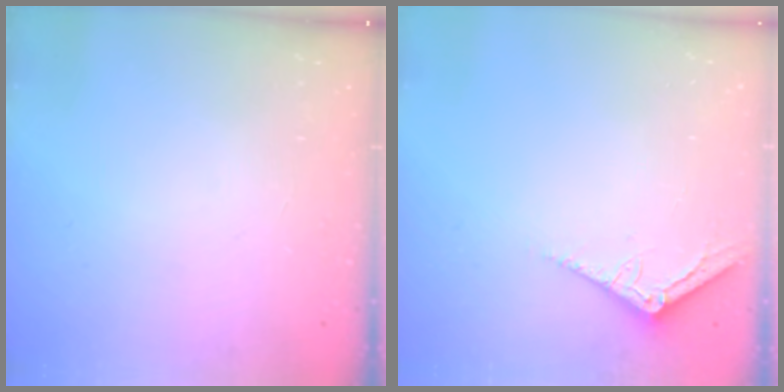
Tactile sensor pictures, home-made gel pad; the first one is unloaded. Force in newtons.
{"total": 3.2, "press": 3.2, "slide": 0.3}